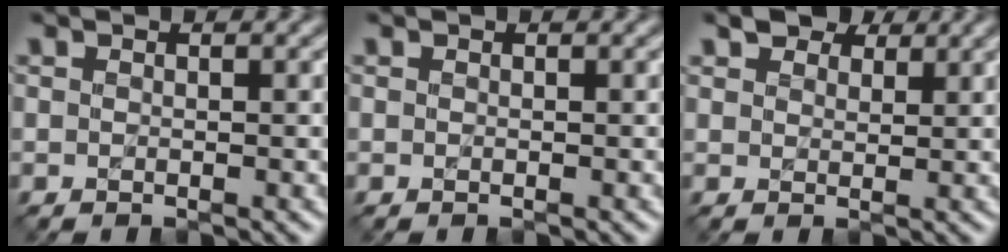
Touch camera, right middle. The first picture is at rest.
{"total": 0.0}
{"total": 2.9, "force": [2.7, 1.1, 0.4], "torque": [-0.013, 0.005, 0.042]}